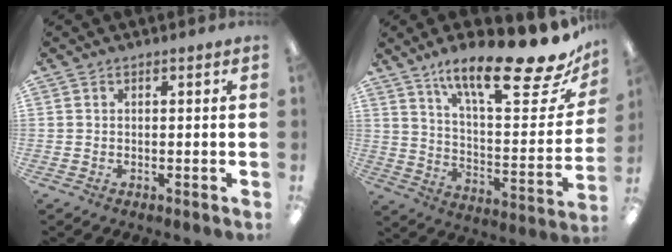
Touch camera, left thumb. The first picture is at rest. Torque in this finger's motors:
{"motor_torque": [0.32, 0.26, 1.21, -1.56, 0.16]}